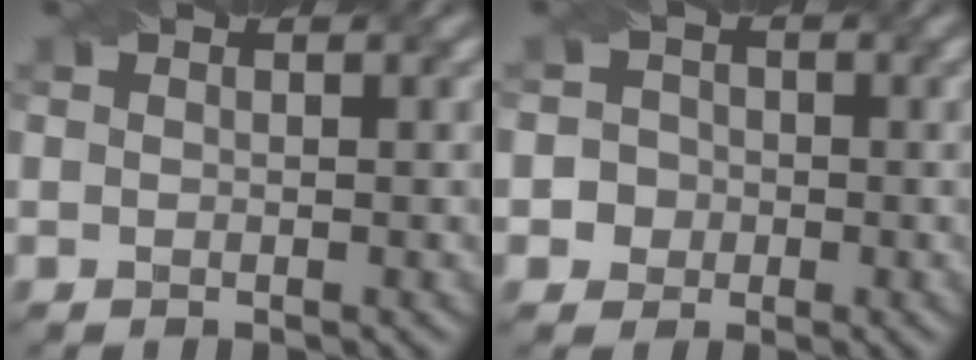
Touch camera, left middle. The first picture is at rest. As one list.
[{"total": 3.3, "force": [-0.7, 3.3, 0.3], "torque": [0.020, 0.019, -0.029]}]